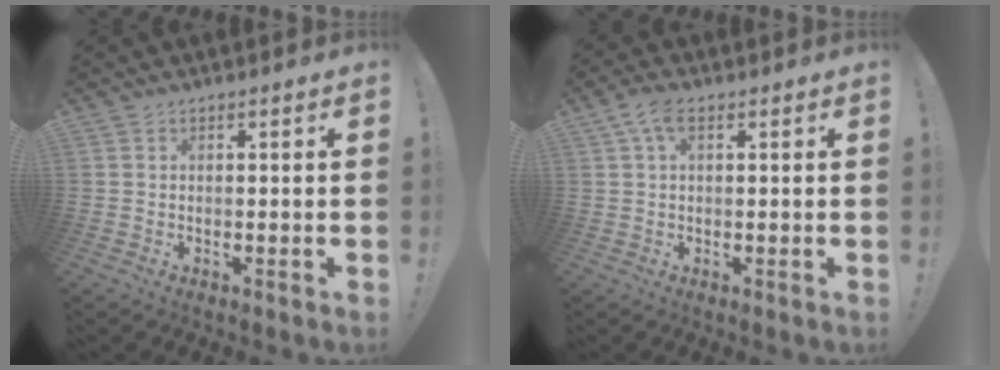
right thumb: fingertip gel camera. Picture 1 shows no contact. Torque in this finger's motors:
{"motor_torque": [-0.44, 1.31, 0.25, 0.23, 0.32]}